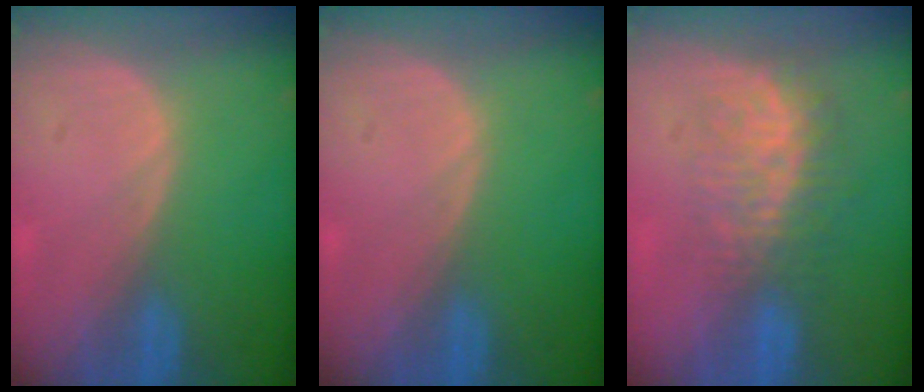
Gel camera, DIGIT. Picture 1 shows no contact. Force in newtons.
{"total": 0.0}
{"total": 8.5, "press": 7.4, "slide": 4.3}